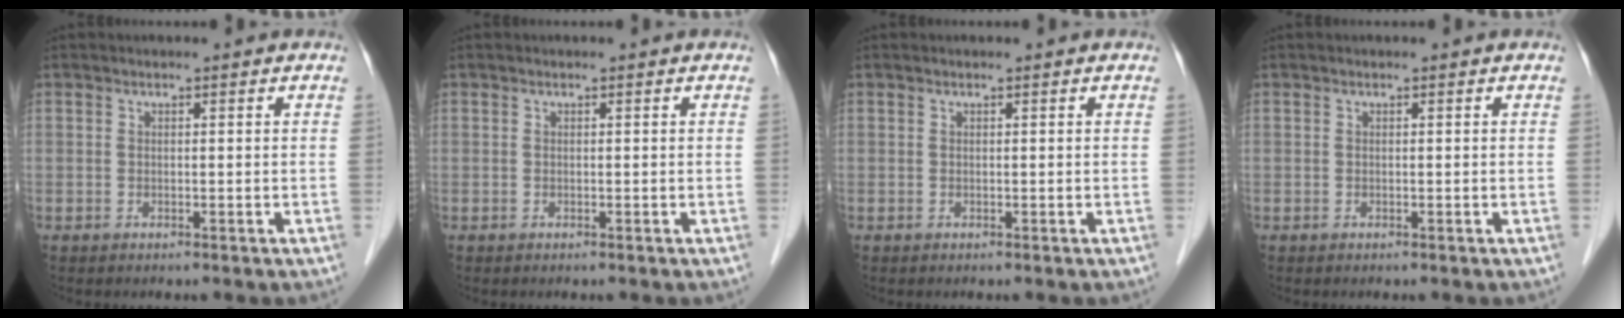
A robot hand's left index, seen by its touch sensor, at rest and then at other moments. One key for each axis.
{"total": 0.0}
{"total": 0.0}
{"total": 0.0}